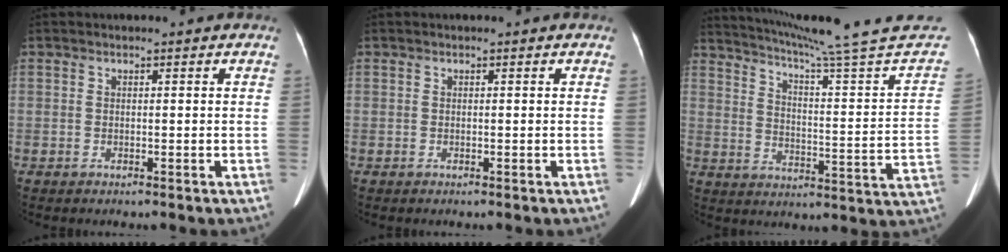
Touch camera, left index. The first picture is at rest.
{"total": 0.0}
{"total": 25.3, "force": [22.7, -1.8, 10.9], "torque": [-0.172, -0.086, 0.293]}